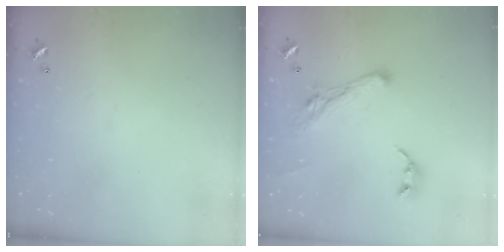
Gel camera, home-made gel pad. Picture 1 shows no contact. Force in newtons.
{"total": 7.4, "press": 7.2, "slide": 1.3}